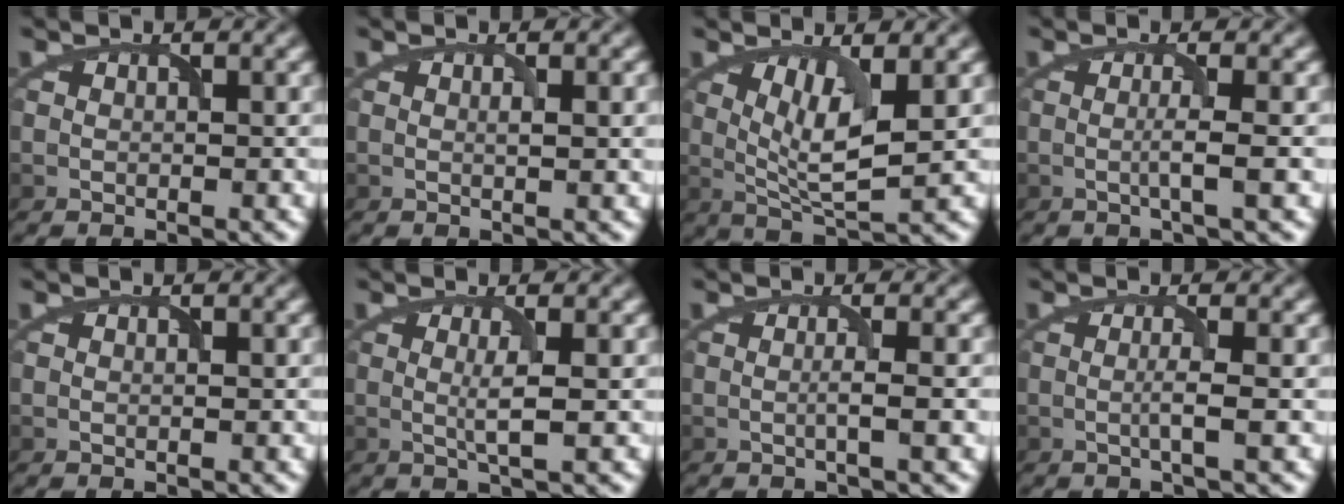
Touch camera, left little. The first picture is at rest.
{"total": 1.2, "force": [0.2, 0.3, 1.2], "torque": [-0.013, 0.002, 0.004]}
{"total": 4.8, "force": [0.7, 1.4, 4.6], "torque": [-0.084, -0.008, 0.020]}
{"total": 2.0, "force": [-0.3, 0.2, 1.9], "torque": [-0.031, -0.004, -0.008]}
{"total": 0.0}
{"total": 1.9, "force": [-0.1, 0.2, 1.8], "torque": [-0.033, -0.003, 0.000]}
{"total": 1.7, "force": [-0.3, 0.3, 1.6], "torque": [-0.023, -0.001, -0.007]}
{"total": 1.6, "force": [-0.3, 0.1, 1.5], "torque": [-0.026, -0.002, -0.007]}